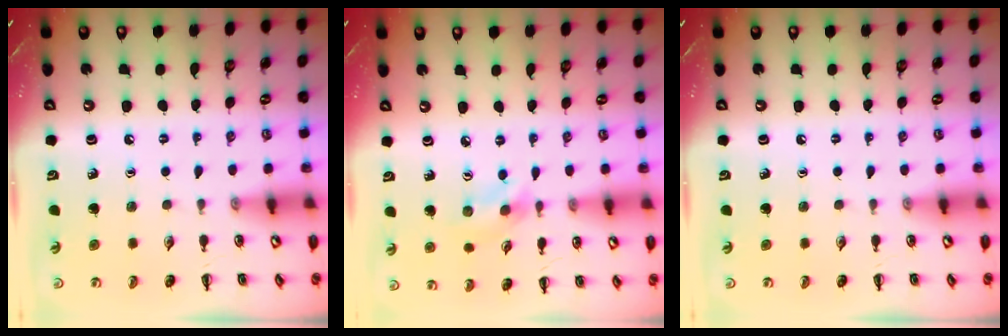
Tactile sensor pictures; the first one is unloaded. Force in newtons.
{"total": 3.1, "press": 3.0, "slide": 0.7}
{"total": 0.0}